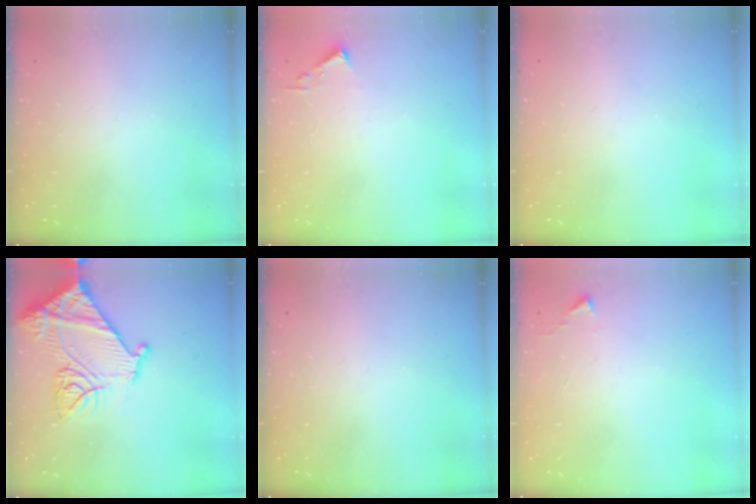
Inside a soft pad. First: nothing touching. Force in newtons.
{"total": 2.4, "press": 2.4, "slide": 0.3}
{"total": 0.0}
{"total": 19.9, "press": 19.8, "slide": 2.1}
{"total": 0.0}
{"total": 2.7, "press": 2.7, "slide": 0.5}